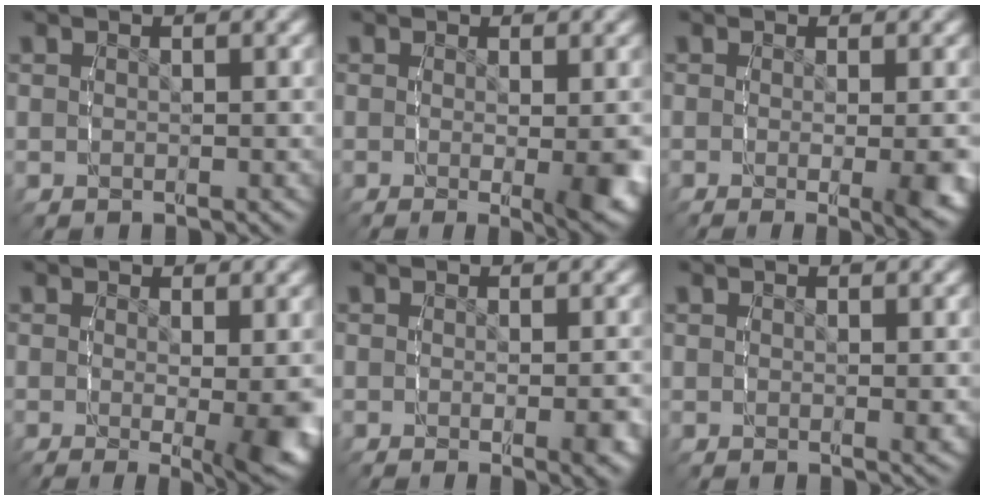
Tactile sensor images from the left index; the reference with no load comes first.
{"total": 3.2, "force": [-0.5, 0.1, 3.1], "torque": [-0.043, -0.017, -0.008]}
{"total": 3.1, "force": [-0.8, 0.0, 3.0], "torque": [-0.042, -0.013, -0.015]}
{"total": 4.2, "force": [-0.8, 0.3, 4.1], "torque": [-0.048, -0.021, -0.012]}
{"total": 1.7, "force": [-0.7, -0.1, 1.5], "torque": [-0.020, -0.004, -0.013]}
{"total": 0.5, "force": [0.1, -0.1, 0.5], "torque": [-0.001, -0.004, 0.002]}